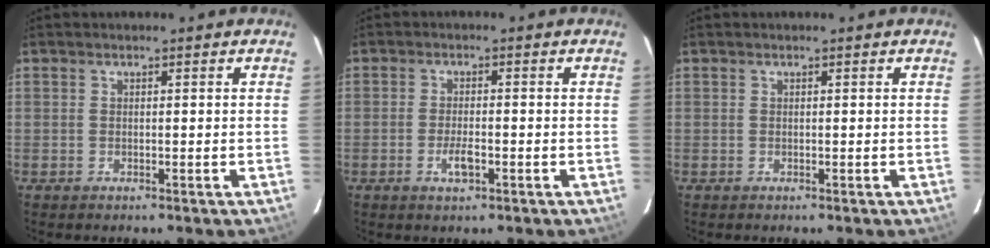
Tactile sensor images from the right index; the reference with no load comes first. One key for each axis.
{"total": 3.4, "fx": -1.5, "fy": 1.1, "fz": 2.8, "tx": -0.059, "ty": -0.003, "tz": -0.027}
{"total": 0.0}